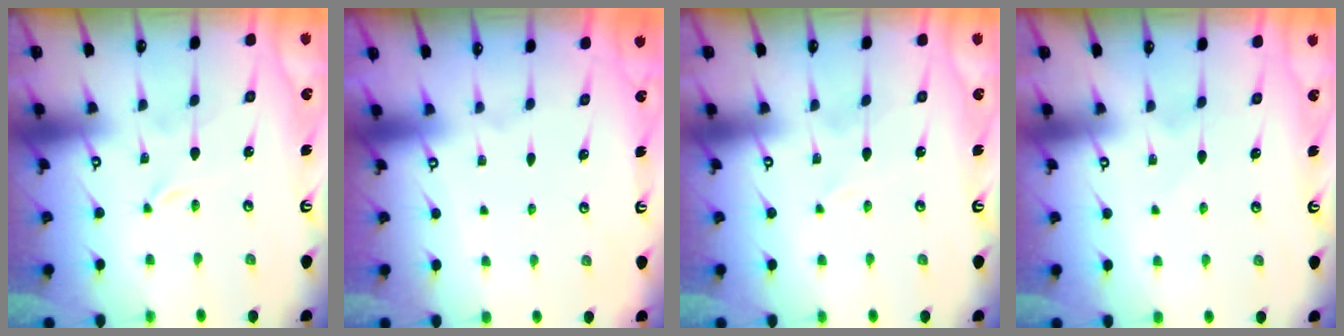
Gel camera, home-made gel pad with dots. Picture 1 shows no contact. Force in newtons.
{"total": 0.0}
{"total": 1.4, "press": 1.4, "slide": 0.2}
{"total": 3.0, "press": 3.0, "slide": 0.3}